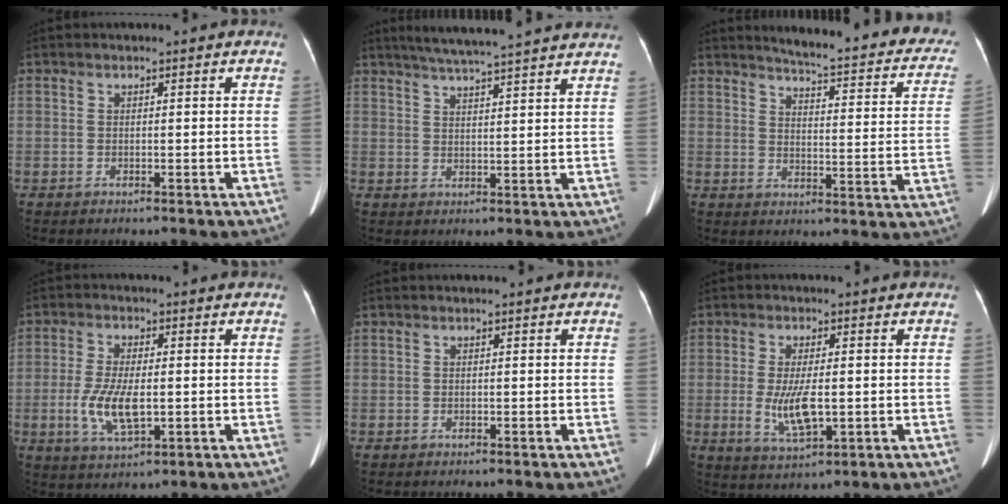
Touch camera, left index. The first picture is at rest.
{"total": 16.8, "force": [15.0, -0.1, 7.6], "torque": [-0.125, 0.015, 0.193]}
{"total": 21.6, "force": [18.9, 3.3, 9.9], "torque": [-0.110, -0.056, 0.206]}
{"total": 7.1, "force": [-1.2, 2.4, 6.6], "torque": [-0.143, -0.008, -0.017]}
{"total": 0.0}
{"total": 6.4, "force": [-0.8, 1.9, 6.0], "torque": [-0.125, -0.013, -0.009]}